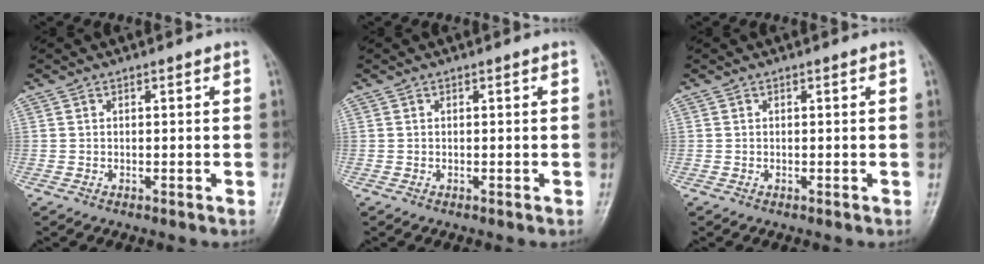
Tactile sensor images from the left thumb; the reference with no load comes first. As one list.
[{"total": 0.0}, {"total": 0.0}]